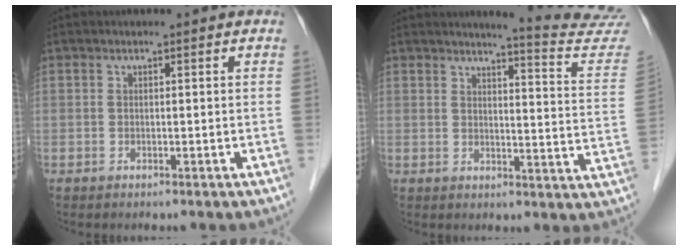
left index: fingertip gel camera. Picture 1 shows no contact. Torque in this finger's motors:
{"motor_torque": [0.01, -0.24, 0.11, 0.00]}